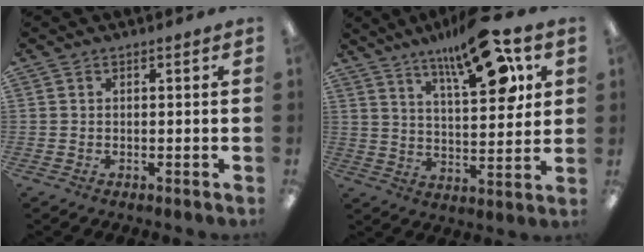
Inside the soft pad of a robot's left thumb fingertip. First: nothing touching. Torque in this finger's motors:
{"motor_torque": [0.23, 0.23, 1.39, -1.38, 0.15]}